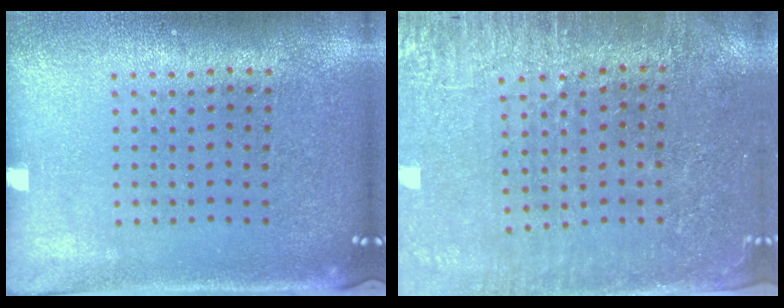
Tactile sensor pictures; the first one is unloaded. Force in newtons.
{"total": 3.0, "press": 2.8, "slide": 0.9}